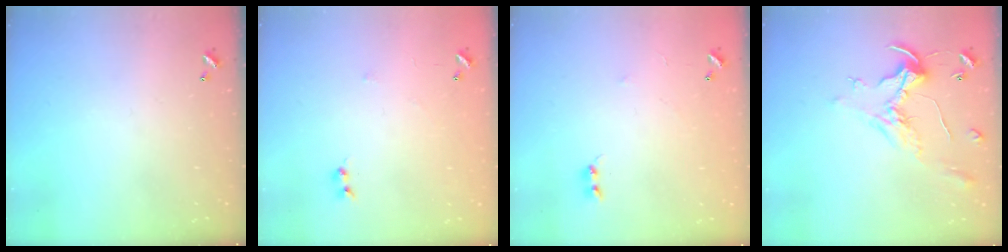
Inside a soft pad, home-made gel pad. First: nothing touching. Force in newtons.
{"total": 5.9, "press": 5.9, "slide": 0.7}
{"total": 5.4, "press": 5.4, "slide": 0.7}
{"total": 0.8, "press": 0.5, "slide": 0.6}